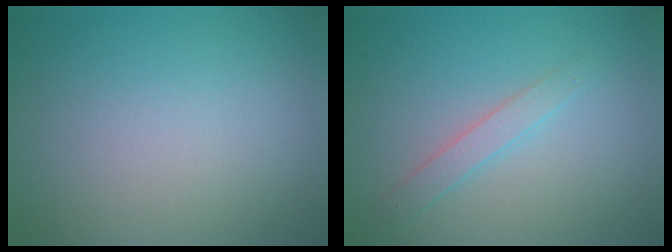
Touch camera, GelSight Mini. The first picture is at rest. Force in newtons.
{"total": 1.6, "press": 1.6, "slide": 0.1}